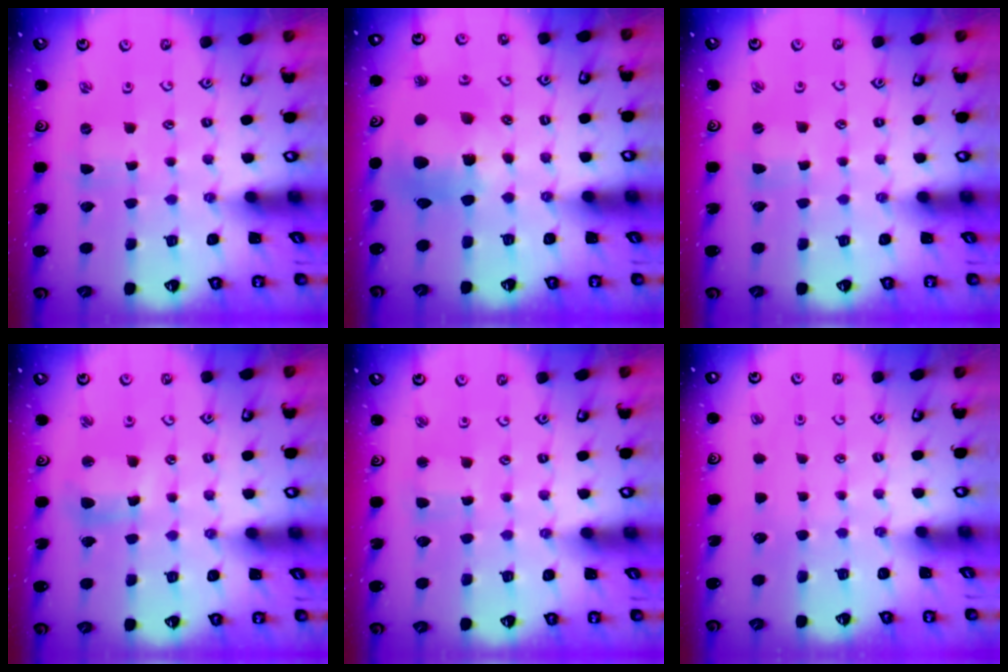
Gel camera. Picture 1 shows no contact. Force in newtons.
{"total": 13.9, "press": 13.8, "slide": 2.1}
{"total": 0.7, "press": 0.7, "slide": 0.3}
{"total": 9.2, "press": 9.1, "slide": 1.3}
{"total": 2.7, "press": 2.6, "slide": 0.4}
{"total": 0.0}